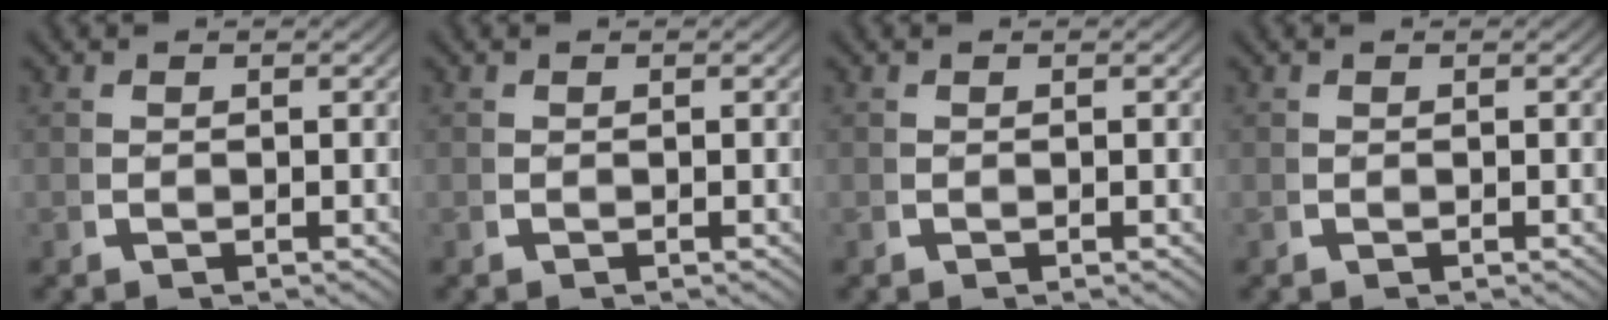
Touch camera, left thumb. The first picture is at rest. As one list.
[{"total": 0.0}, {"total": 0.0}, {"total": 0.0}]